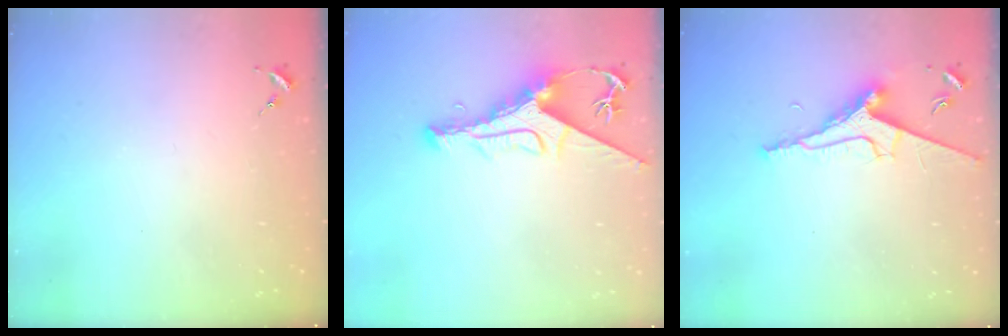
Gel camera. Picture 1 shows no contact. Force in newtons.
{"total": 10.6, "press": 10.5, "slide": 1.4}
{"total": 8.9, "press": 8.9, "slide": 1.1}